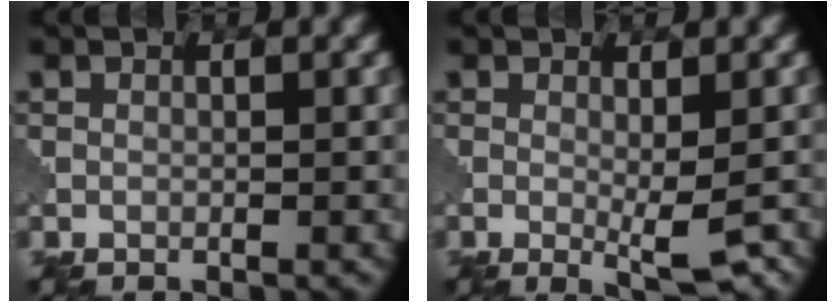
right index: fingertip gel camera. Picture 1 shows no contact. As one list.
[{"total": 3.2, "force": [-0.4, 0.5, 3.1], "torque": [-0.051, -0.011, -0.004]}]